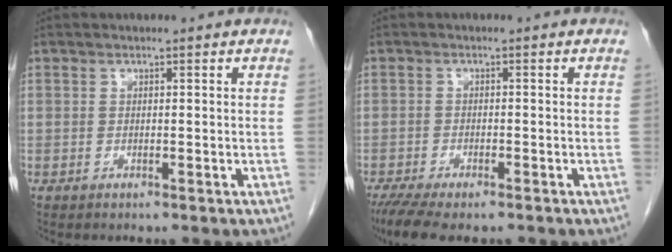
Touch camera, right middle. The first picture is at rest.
{"total": 8.4, "force": [-6.6, 2.4, 4.7], "torque": [-0.073, -0.013, -0.104]}